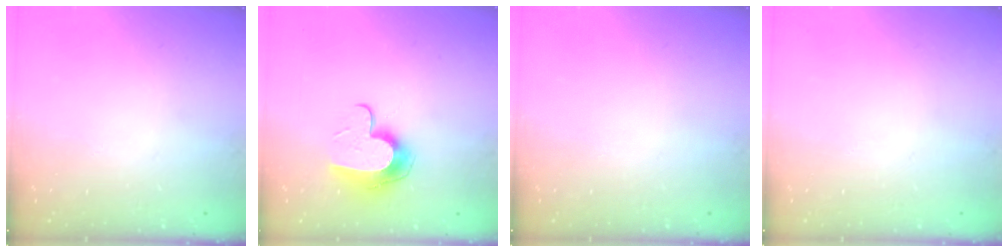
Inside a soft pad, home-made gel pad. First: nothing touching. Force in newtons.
{"total": 11.5, "press": 11.5, "slide": 0.4}
{"total": 0.0}
{"total": 0.0}